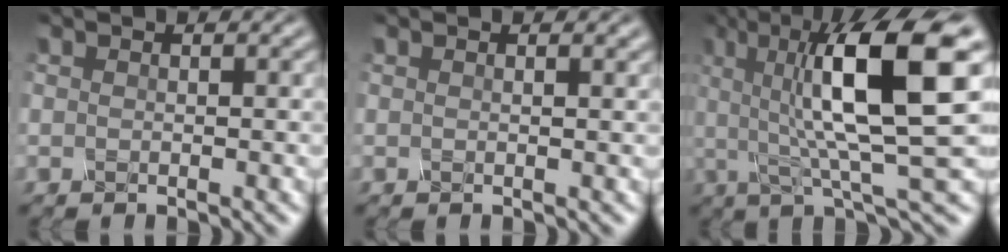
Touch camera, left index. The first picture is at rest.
{"total": 1.0, "force": [0.6, 0.3, 0.7], "torque": [-0.004, 0.004, 0.004]}
{"total": 12.1, "force": [2.4, 2.7, 11.6], "torque": [-0.177, 0.008, 0.042]}